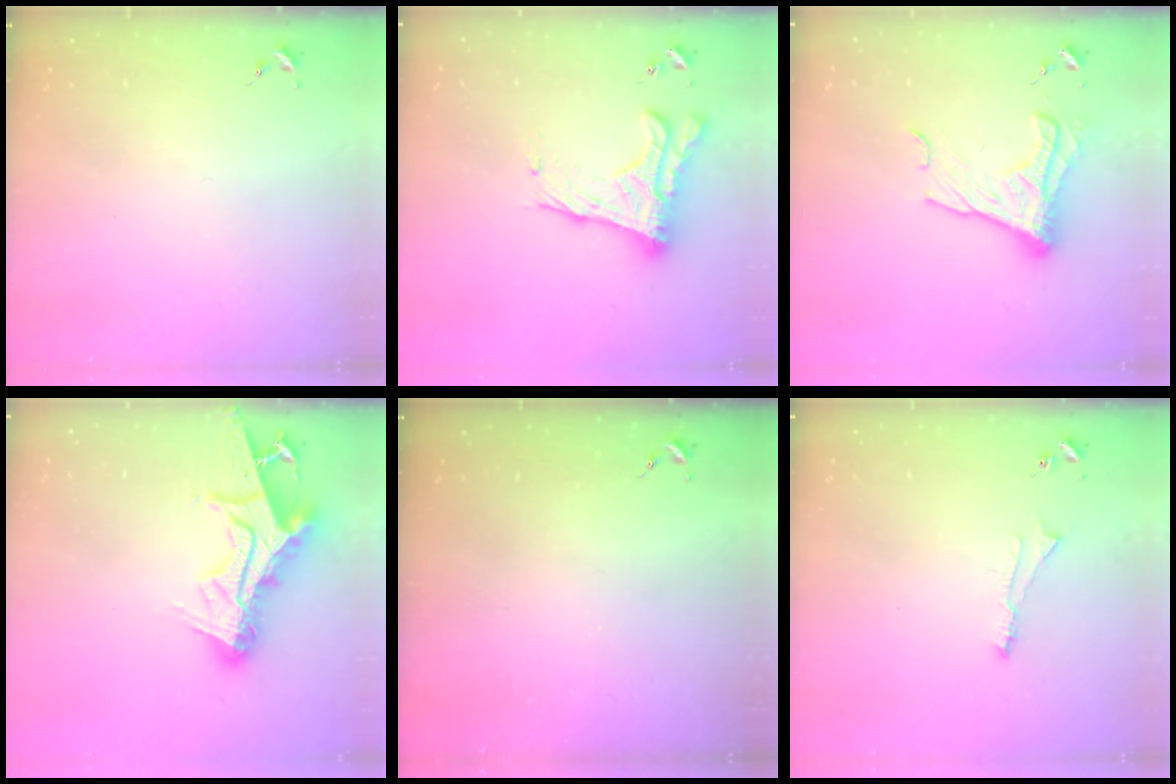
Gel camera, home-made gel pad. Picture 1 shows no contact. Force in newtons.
{"total": 18.6, "press": 18.6, "slide": 0.9}
{"total": 14.5, "press": 14.5, "slide": 1.2}
{"total": 19.4, "press": 19.3, "slide": 1.6}
{"total": 0.0}
{"total": 6.8, "press": 6.8, "slide": 0.6}